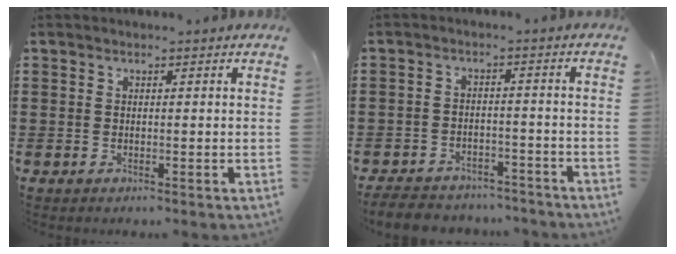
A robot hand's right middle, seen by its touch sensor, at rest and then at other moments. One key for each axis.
{"total": 4.7, "fx": -4.6, "fy": 0.9, "fz": 0.7, "tx": -0.015, "ty": 0.007, "tz": -0.093}